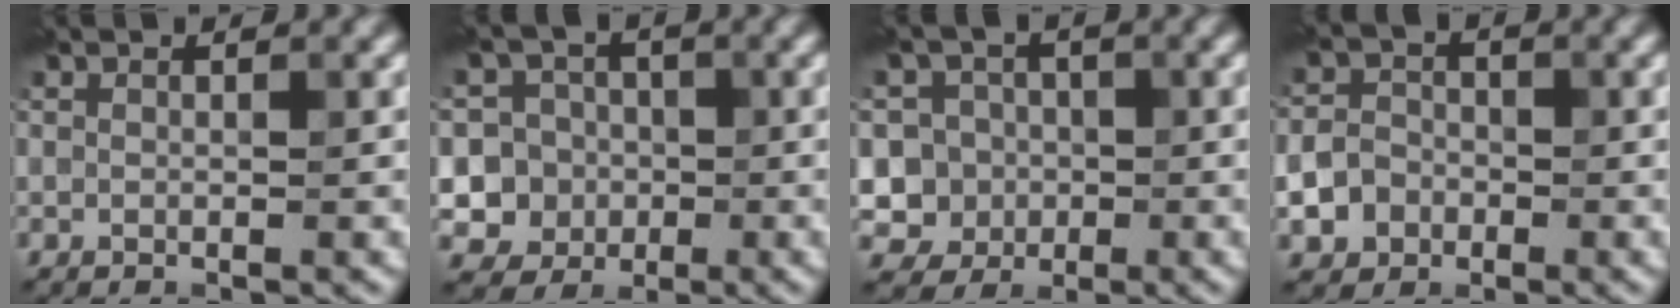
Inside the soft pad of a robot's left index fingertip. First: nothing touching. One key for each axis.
{"total": 6.9, "fx": -1.1, "fy": 6.6, "fz": 1.5, "tx": -0.016, "ty": 0.019, "tz": -0.052}
{"total": 5.6, "fx": -0.6, "fy": 5.4, "fz": 1.2, "tx": -0.006, "ty": 0.025, "tz": -0.041}
{"total": 6.5, "fx": -2.9, "fy": 5.4, "fz": 2.0, "tx": -0.024, "ty": -0.018, "tz": -0.071}